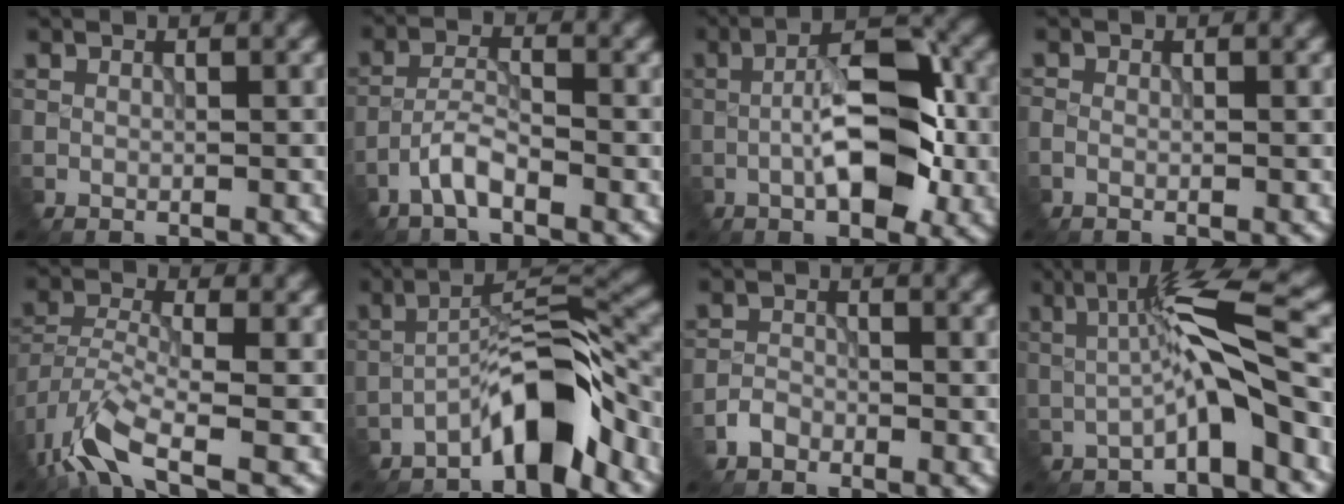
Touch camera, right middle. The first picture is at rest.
{"total": 2.9, "force": [-1.9, 0.7, 2.1], "torque": [-0.045, 0.007, -0.045]}
{"total": 8.5, "force": [-1.7, 3.3, 7.7], "torque": [-0.118, 0.016, -0.034]}
{"total": 0.9, "force": [-0.3, 0.5, 0.7], "torque": [-0.017, -0.004, -0.007]}
{"total": 6.3, "force": [-4.1, 2.0, 4.4], "torque": [-0.092, -0.005, -0.091]}
{"total": 7.1, "force": [-4.7, 1.6, 5.1], "torque": [-0.082, 0.020, -0.086]}
{"total": 1.6, "force": [-1.1, 0.9, 0.7], "torque": [-0.012, 0.003, -0.024]}
{"total": 6.1, "force": [-0.7, 0.8, 6.0], "torque": [-0.105, 0.014, -0.020]}